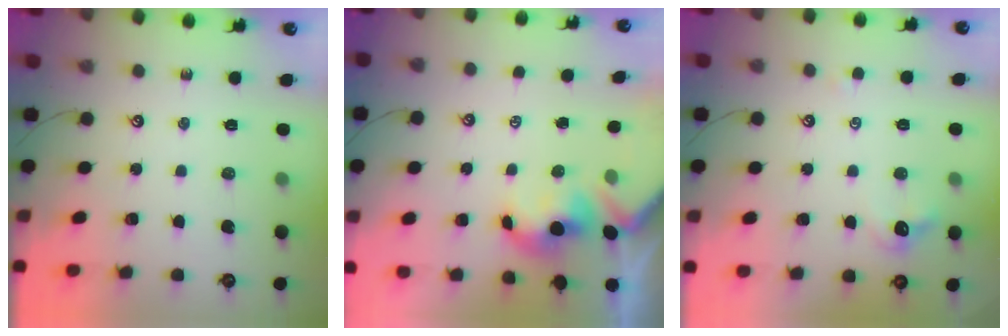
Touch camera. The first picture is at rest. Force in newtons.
{"total": 0.5, "press": 0.4, "slide": 0.4}
{"total": 2.6, "press": 2.6, "slide": 0.6}